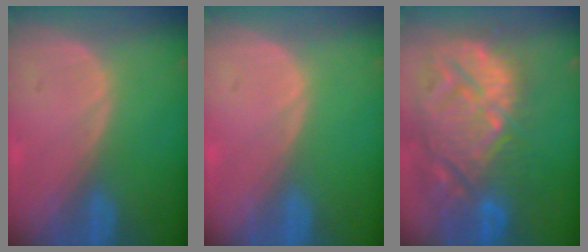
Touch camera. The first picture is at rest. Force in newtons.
{"total": 0.0}
{"total": 14.8, "press": 12.7, "slide": 7.6}